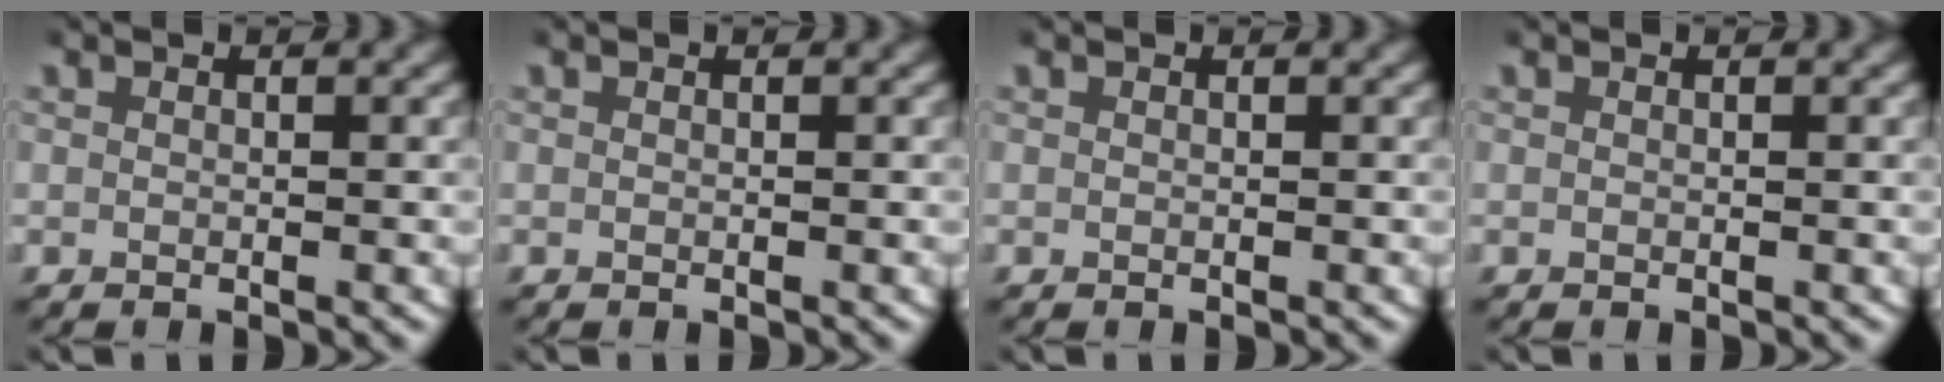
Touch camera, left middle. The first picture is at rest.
{"total": 0.0}
{"total": 0.0}
{"total": 0.0}